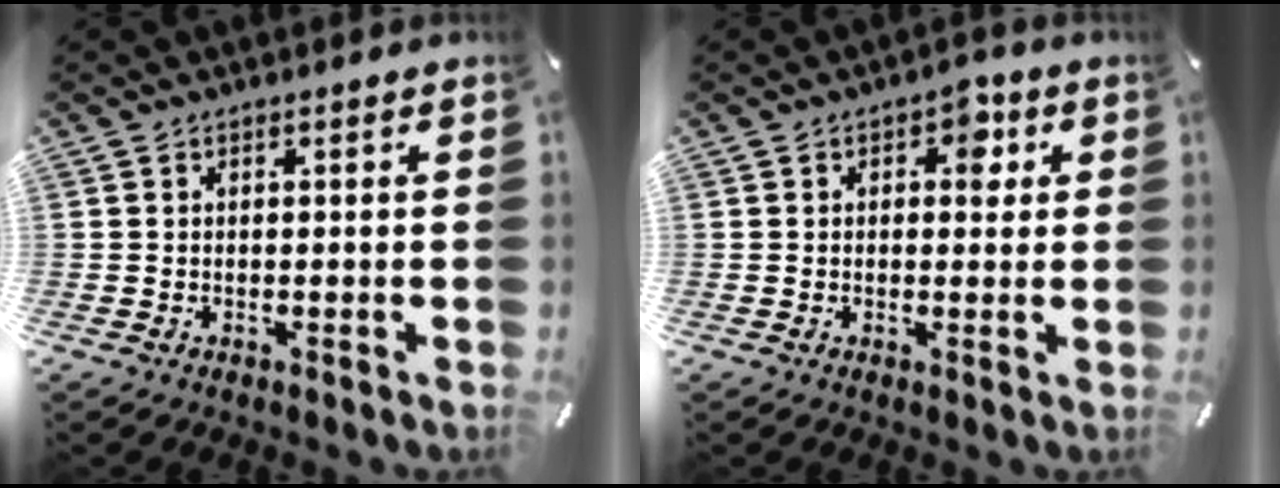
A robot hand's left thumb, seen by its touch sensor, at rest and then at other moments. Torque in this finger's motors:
{"motor_torque": [0.92, 0.93, 0.41, -0.51, 0.14]}